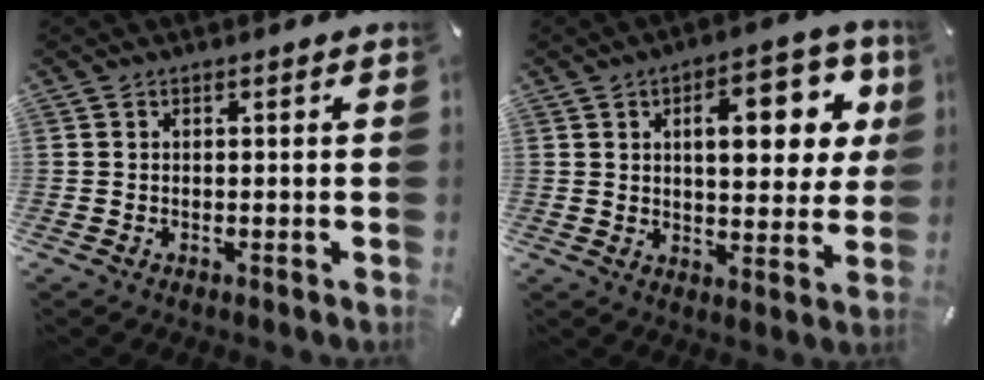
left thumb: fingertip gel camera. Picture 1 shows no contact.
{"total": 15.2, "force": [5.4, 7.5, 12.1], "torque": [-0.161, -0.008, 0.081]}